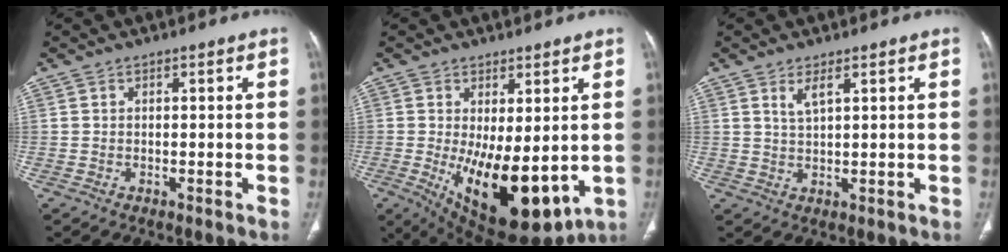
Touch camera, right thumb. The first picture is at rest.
{"total": 16.4, "force": [-2.2, 7.3, 14.6], "torque": [-0.221, -0.034, -0.005]}
{"total": 2.9, "force": [1.6, 0.8, 2.3], "torque": [-0.049, -0.009, 0.038]}